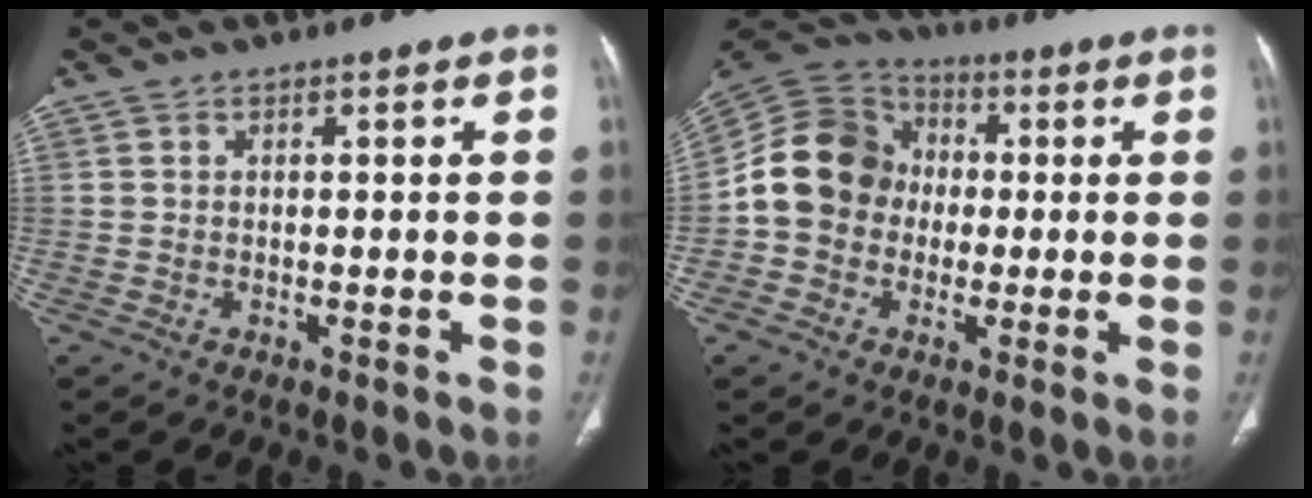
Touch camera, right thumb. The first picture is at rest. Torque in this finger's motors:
{"motor_torque": [0.03, 0.12, 0.71, -0.70, 0.24]}